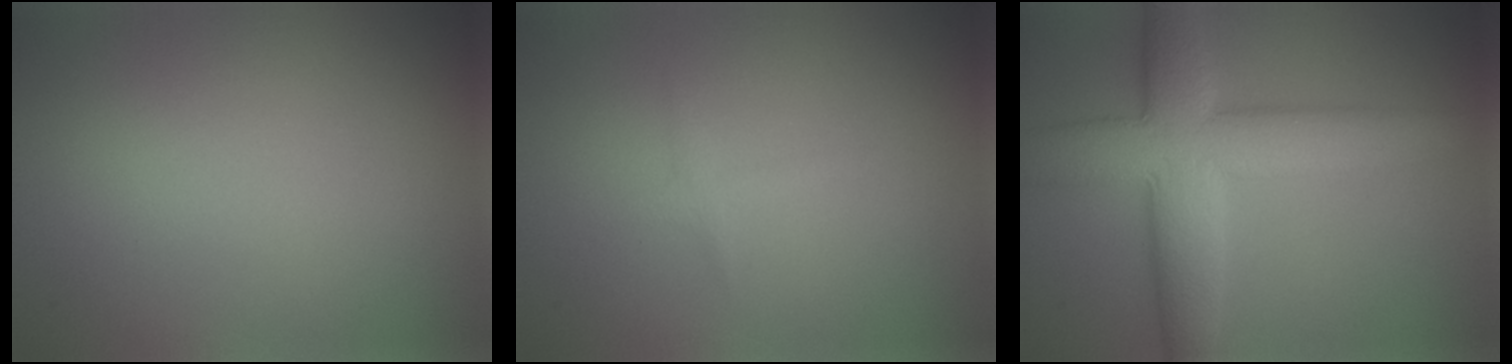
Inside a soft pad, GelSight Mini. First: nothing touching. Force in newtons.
{"total": 0.8, "press": 0.8, "slide": 0.1}
{"total": 8.9, "press": 8.9, "slide": 0.3}